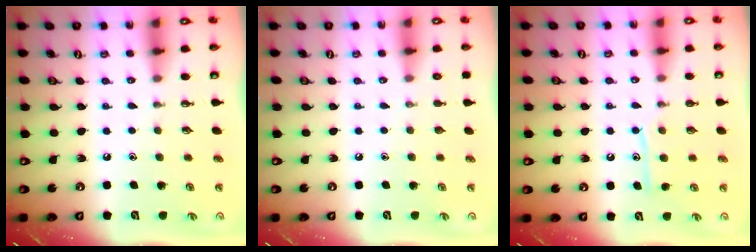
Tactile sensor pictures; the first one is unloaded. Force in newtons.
{"total": 0.0}
{"total": 9.4, "press": 9.4, "slide": 0.7}